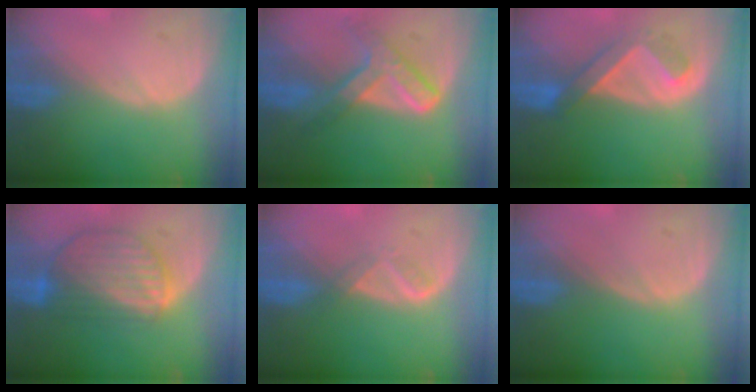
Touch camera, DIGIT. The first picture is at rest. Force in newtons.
{"total": 7.2, "press": 6.0, "slide": 4.0}
{"total": 5.1, "press": 4.7, "slide": 2.0}
{"total": 9.1, "press": 7.8, "slide": 4.8}
{"total": 1.9, "press": 1.8, "slide": 0.7}
{"total": 0.0}